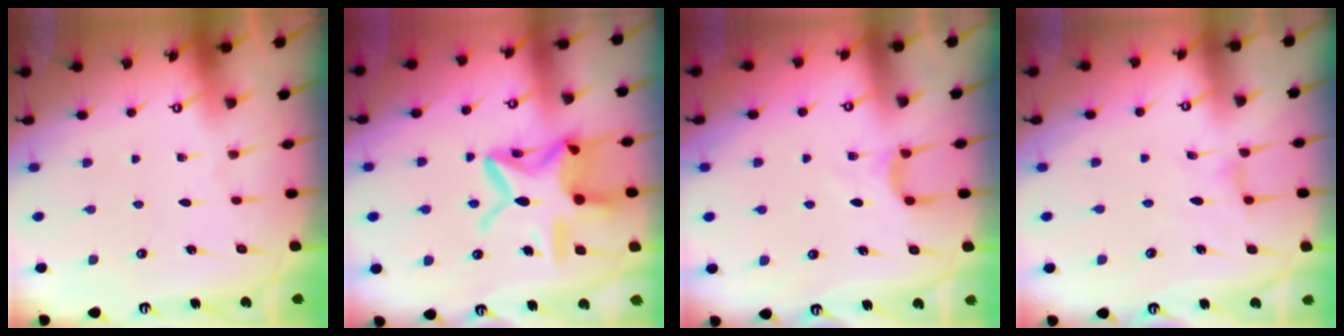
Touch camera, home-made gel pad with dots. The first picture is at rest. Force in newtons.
{"total": 18.4, "press": 18.3, "slide": 1.4}
{"total": 4.5, "press": 4.5, "slide": 0.6}
{"total": 2.1, "press": 2.0, "slide": 0.4}